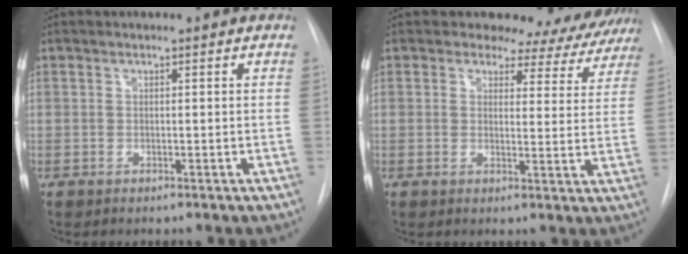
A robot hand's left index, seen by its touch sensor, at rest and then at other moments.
{"total": 10.4, "force": [9.5, 4.1, 0.6], "torque": [0.025, -0.023, 0.079]}